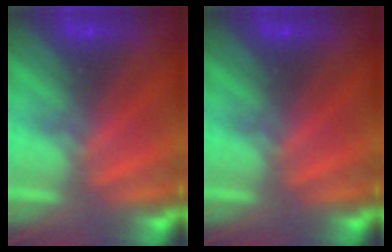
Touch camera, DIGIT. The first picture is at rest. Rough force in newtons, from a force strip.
{"total": 0.0}